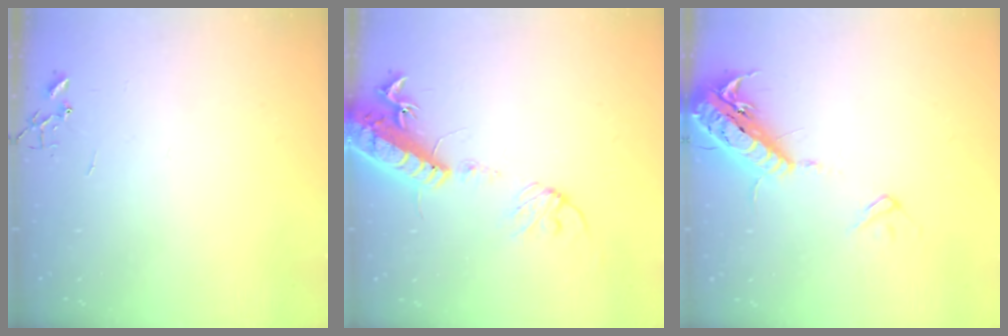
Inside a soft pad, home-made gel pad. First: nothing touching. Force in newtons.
{"total": 17.2, "press": 16.7, "slide": 3.9}
{"total": 18.4, "press": 18.0, "slide": 4.0}